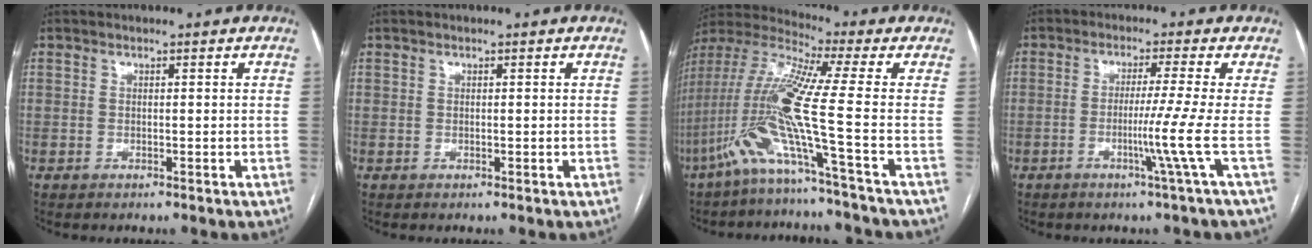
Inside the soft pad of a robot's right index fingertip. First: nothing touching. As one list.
[{"total": 0.0}, {"total": 14.8, "force": [-5.9, -2.5, 13.4], "torque": [-0.289, -0.005, -0.124]}, {"total": 5.8, "force": [-1.7, -2.7, 4.9], "torque": [-0.086, -0.014, -0.033]}]